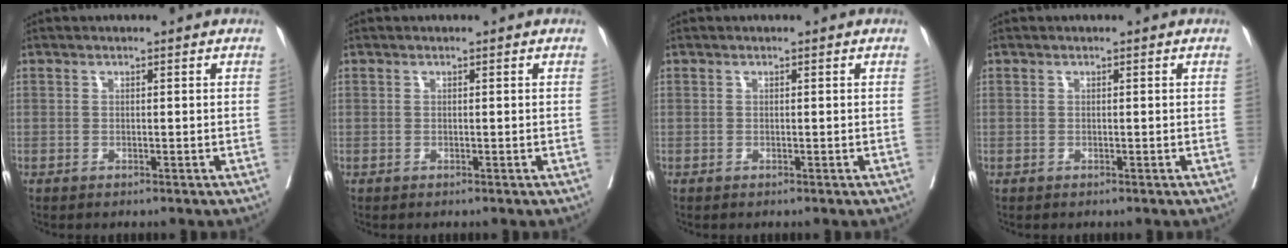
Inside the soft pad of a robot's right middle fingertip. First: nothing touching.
{"total": 0.0}
{"total": 0.0}
{"total": 0.0}